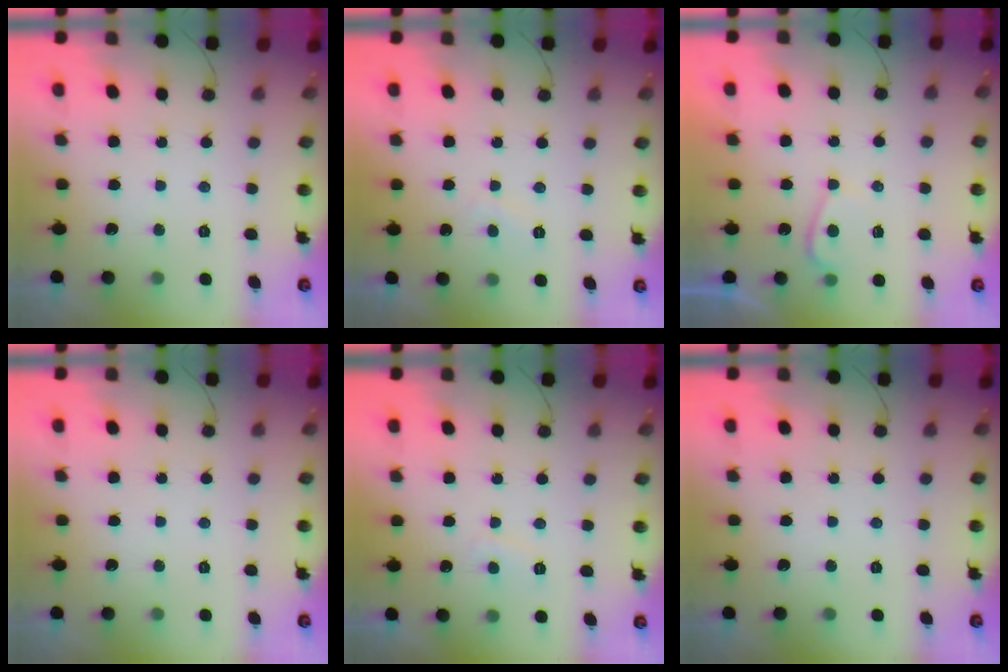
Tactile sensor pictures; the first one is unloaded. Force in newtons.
{"total": 1.8, "press": 1.6, "slide": 0.6}
{"total": 3.4, "press": 3.3, "slide": 0.6}
{"total": 0.0}
{"total": 2.4, "press": 2.3, "slide": 0.5}
{"total": 0.0}